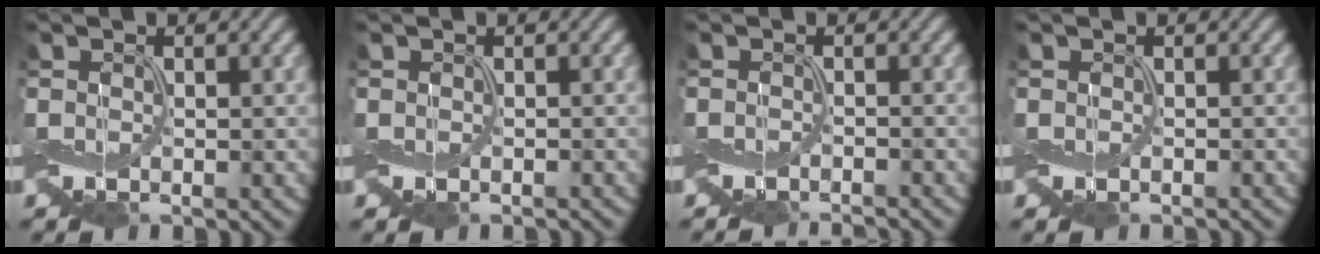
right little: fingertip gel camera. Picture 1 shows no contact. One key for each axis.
{"total": 0.0}
{"total": 2.3, "fx": -2.2, "fy": 0.1, "fz": 0.8, "tx": -0.005, "ty": -0.009, "tz": -0.039}
{"total": 0.0}